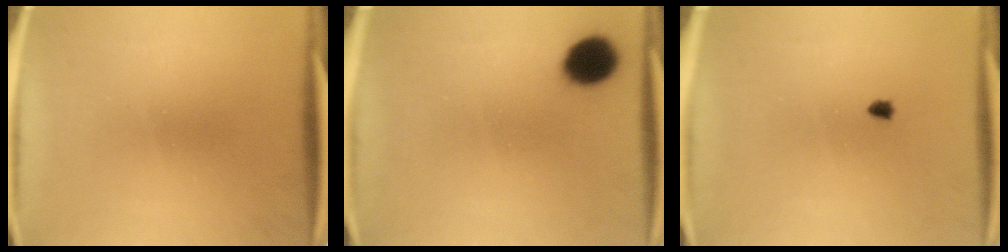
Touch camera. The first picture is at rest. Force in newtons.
{"total": 8.6}
{"total": 0.6}